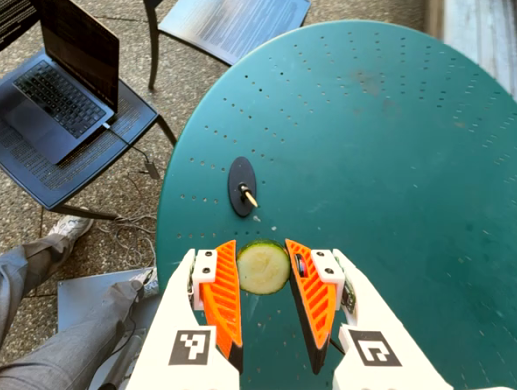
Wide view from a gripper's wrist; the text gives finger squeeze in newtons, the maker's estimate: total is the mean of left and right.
{"total": 11.6, "left": 11.8, "right": 11.5}